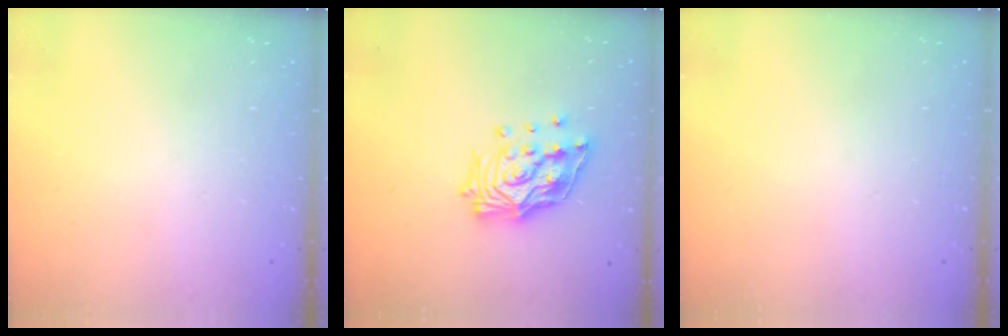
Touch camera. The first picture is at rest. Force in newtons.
{"total": 17.0, "press": 16.9, "slide": 2.0}
{"total": 0.0}